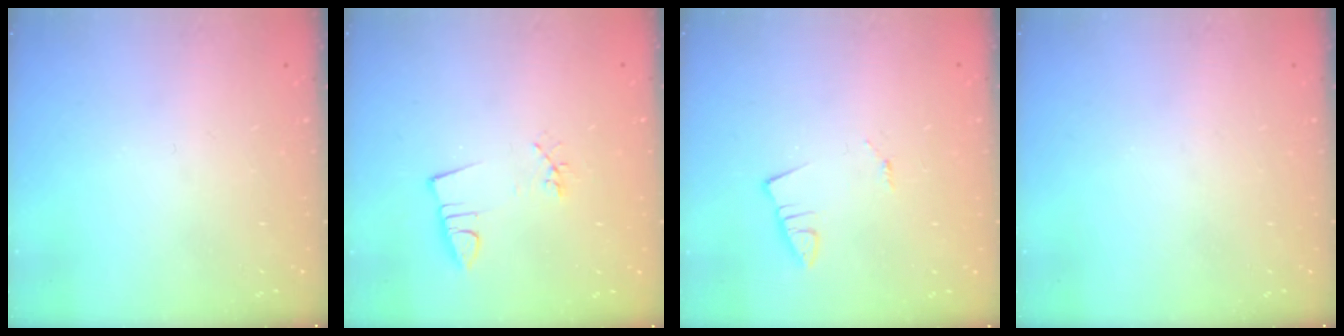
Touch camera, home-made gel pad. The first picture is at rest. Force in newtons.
{"total": 2.9, "press": 1.5, "slide": 2.5}
{"total": 1.0, "press": 1.0, "slide": 0.1}
{"total": 0.0}